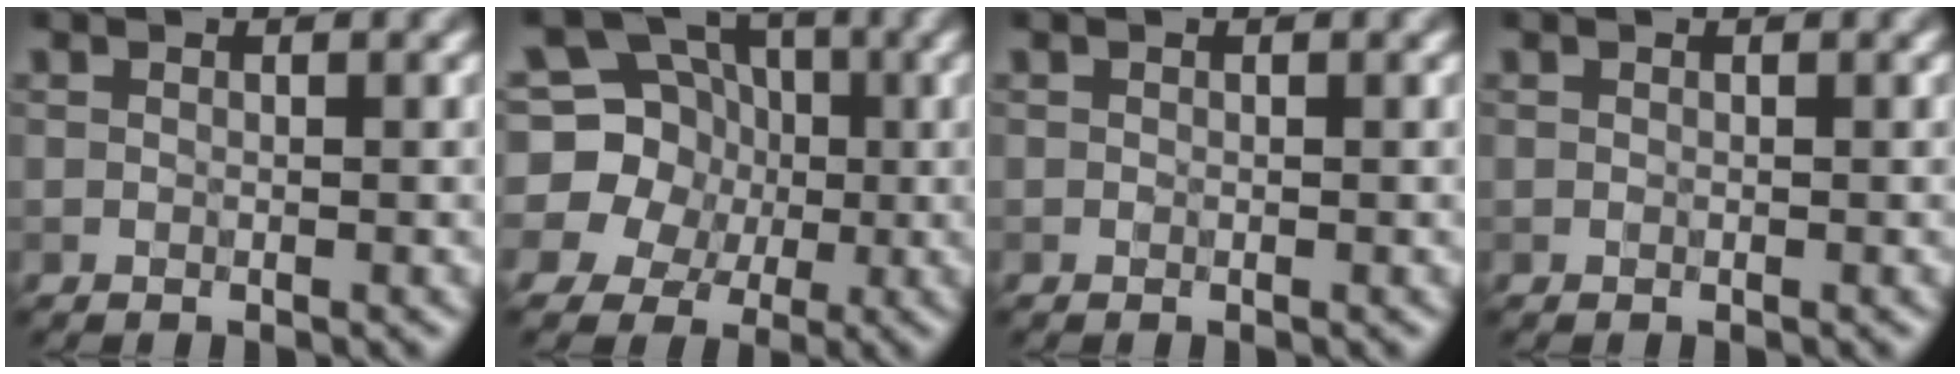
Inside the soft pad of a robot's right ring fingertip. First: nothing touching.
{"total": 11.3, "force": [1.4, 10.3, 4.3], "torque": [-0.104, 0.041, -0.012]}
{"total": 0.0}
{"total": 0.0}